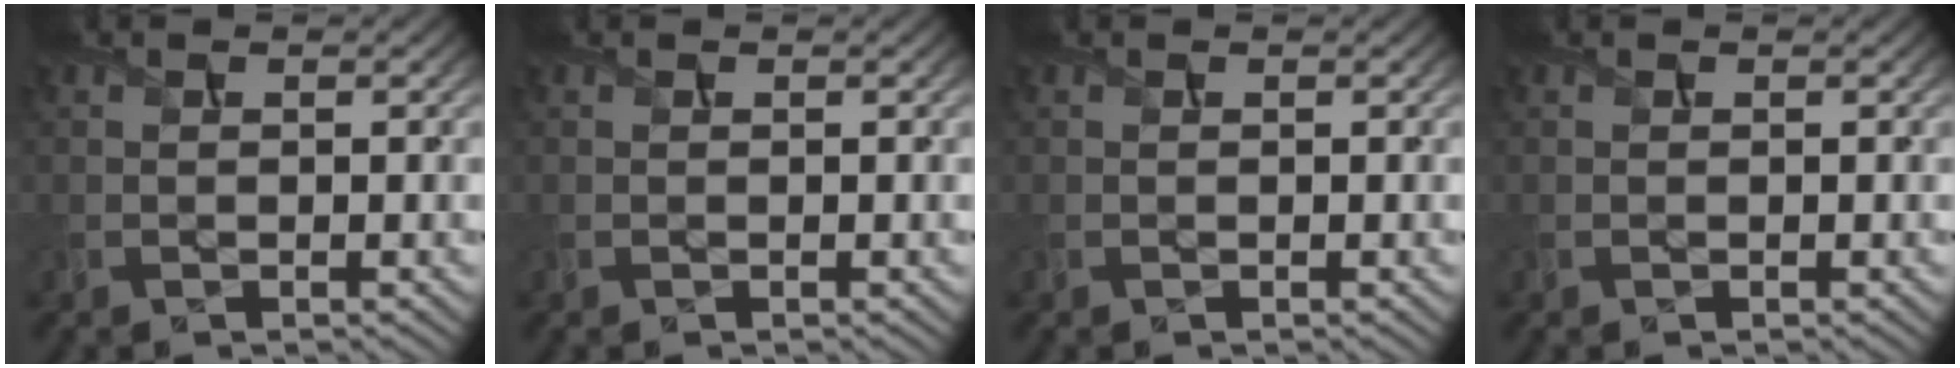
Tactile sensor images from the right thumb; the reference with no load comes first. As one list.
[{"total": 0.0}, {"total": 0.0}, {"total": 0.0}]